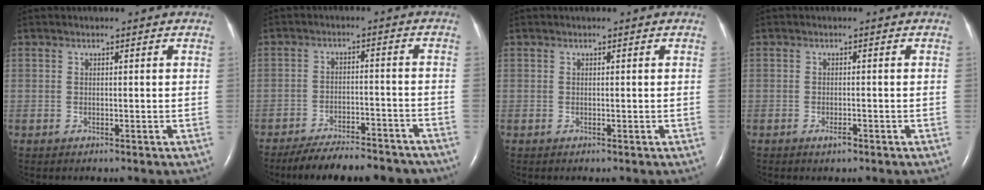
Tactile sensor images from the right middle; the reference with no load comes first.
{"total": 14.6, "force": [-13.1, 3.6, 5.5], "torque": [-0.086, 0.002, -0.176]}
{"total": 0.0}
{"total": 1.1, "force": [-0.7, 0.2, 0.8], "torque": [-0.016, -0.002, -0.009]}